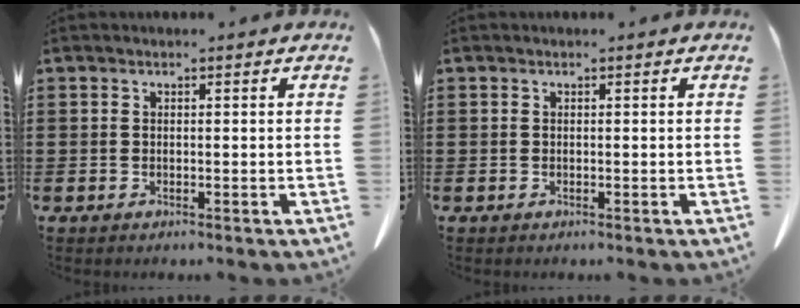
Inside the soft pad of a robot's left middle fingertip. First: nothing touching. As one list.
[{"total": 0.0}]